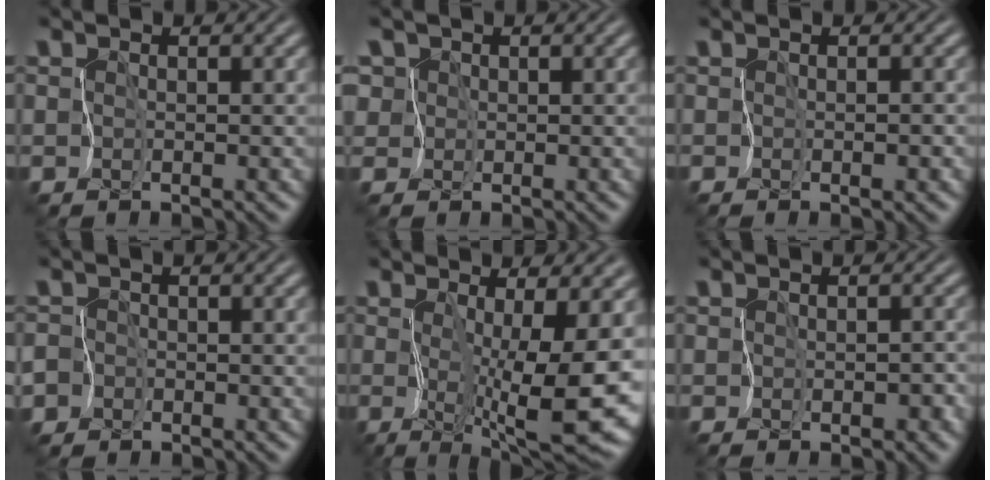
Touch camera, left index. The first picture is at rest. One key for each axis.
{"total": 4.1, "fx": 2.0, "fy": 3.3, "fz": 1.4, "tx": -0.039, "ty": 0.020, "tz": 0.020}
{"total": 0.9, "fx": -0.3, "fy": 0.5, "fz": 0.7, "tx": 0.005, "ty": 0.002, "tz": 0.005}
{"total": 2.5, "fx": -1.9, "fy": 1.7, "fz": 0.2, "tx": 0.005, "ty": -0.004, "tz": -0.035}
{"total": 10.4, "fx": -0.6, "fy": 1.8, "fz": 10.2, "tx": -0.163, "ty": -0.007, "tz": -0.004}
{"total": 1.9, "fx": -0.9, "fy": 1.3, "fz": 1.0, "tx": 0.008, "ty": 0.007, "tz": -0.006}